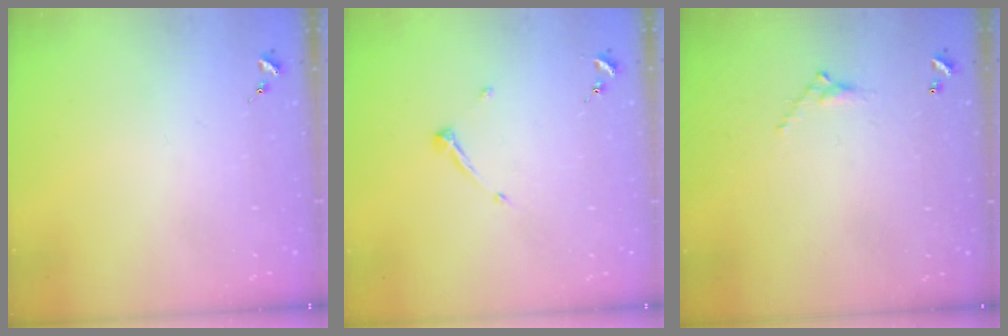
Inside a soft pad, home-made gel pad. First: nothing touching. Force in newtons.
{"total": 5.8, "press": 5.8, "slide": 0.7}
{"total": 4.6, "press": 4.6, "slide": 0.3}